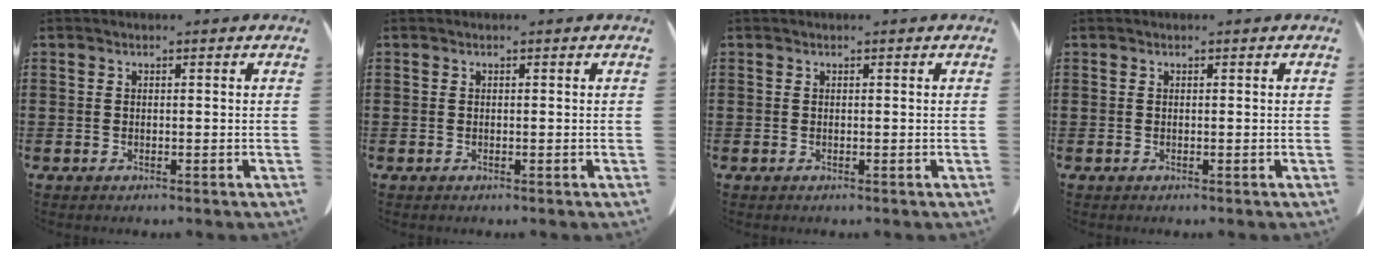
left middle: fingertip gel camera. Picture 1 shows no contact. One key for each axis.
{"total": 0.0}
{"total": 0.0}
{"total": 0.0}